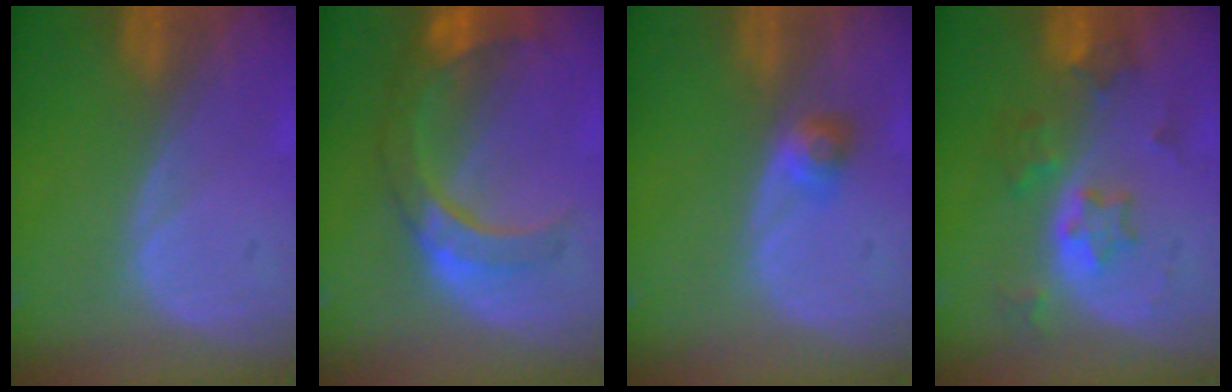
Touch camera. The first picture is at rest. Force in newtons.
{"total": 8.9, "press": 7.8, "slide": 4.2}
{"total": 2.6, "press": 2.3, "slide": 1.2}
{"total": 5.8, "press": 5.3, "slide": 2.4}